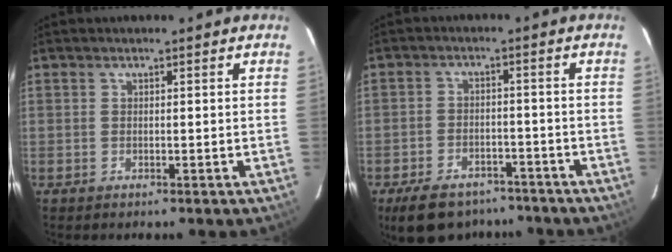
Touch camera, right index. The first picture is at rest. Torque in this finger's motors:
{"motor_torque": [0.83, -0.73, 0.36, 0.05]}